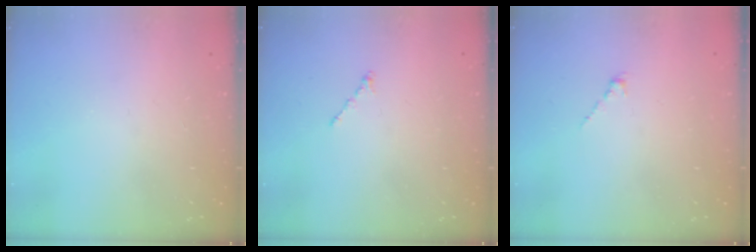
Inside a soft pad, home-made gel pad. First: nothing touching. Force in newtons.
{"total": 0.0}
{"total": 0.0}